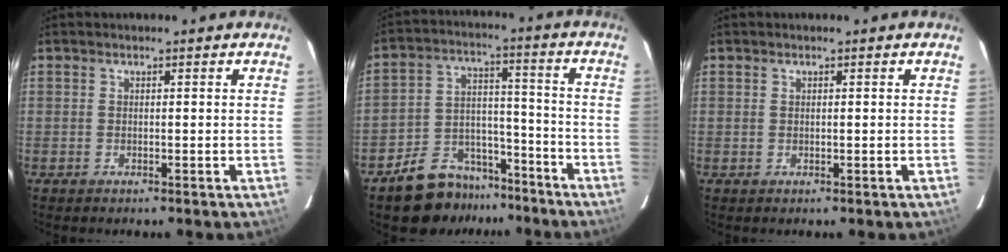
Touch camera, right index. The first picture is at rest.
{"total": 11.9, "force": [-9.3, 6.7, 3.0], "torque": [-0.065, 0.051, -0.129]}
{"total": 0.0}